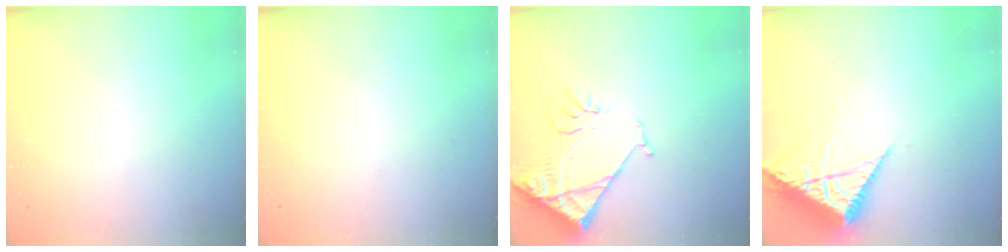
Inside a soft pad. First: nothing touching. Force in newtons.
{"total": 0.0}
{"total": 13.6, "press": 13.5, "slide": 1.7}
{"total": 9.4, "press": 9.4, "slide": 1.0}